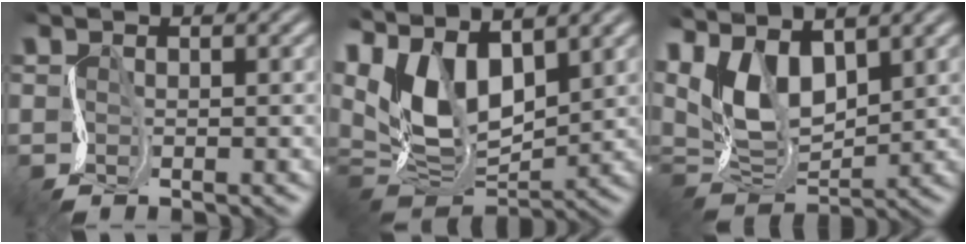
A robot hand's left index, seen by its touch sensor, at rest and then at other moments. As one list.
[{"total": 9.0, "force": [4.6, 4.8, 6.1], "torque": [-0.136, 0.010, 0.081]}, {"total": 6.8, "force": [4.2, 3.1, 4.4], "torque": [-0.101, 0.004, 0.075]}]